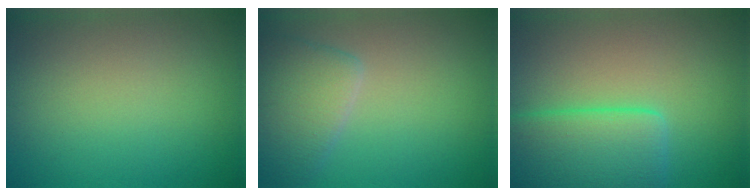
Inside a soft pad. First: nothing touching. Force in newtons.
{"total": 4.2, "press": 4.2, "slide": 0.1}
{"total": 6.7, "press": 6.7, "slide": 0.3}